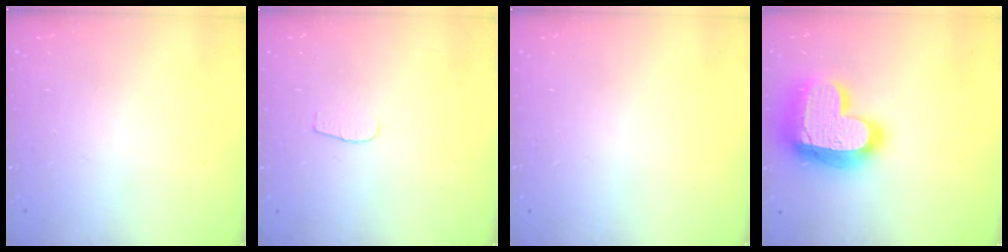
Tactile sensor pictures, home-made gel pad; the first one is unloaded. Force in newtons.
{"total": 3.3, "press": 3.3, "slide": 0.4}
{"total": 0.0}
{"total": 23.3, "press": 23.2, "slide": 1.9}